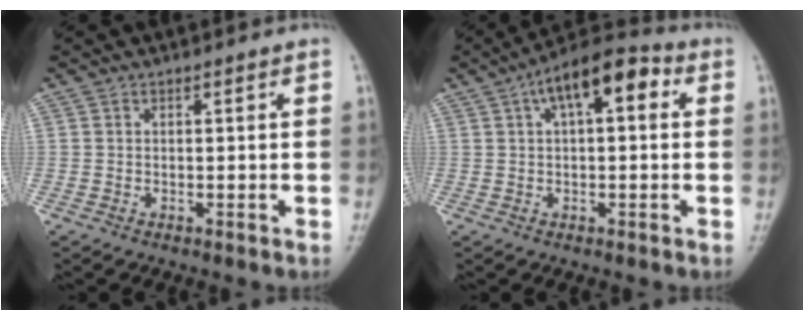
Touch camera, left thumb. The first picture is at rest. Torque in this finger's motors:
{"motor_torque": [2.64, 2.37, 1.21, -0.32, 0.06]}